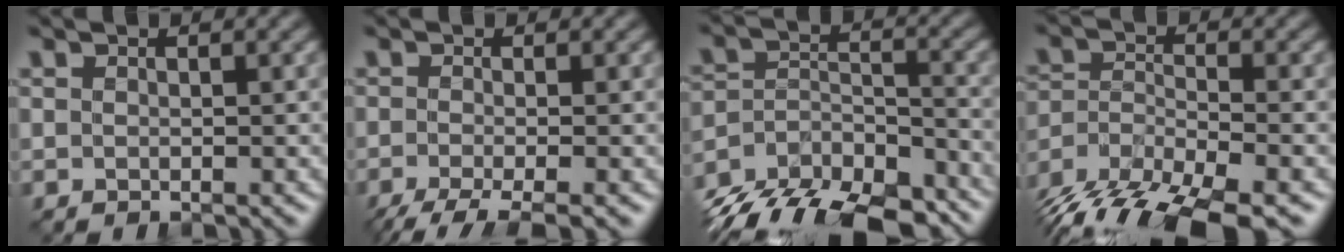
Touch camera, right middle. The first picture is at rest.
{"total": 5.2, "force": [-3.2, 1.3, 3.8], "torque": [-0.059, -0.011, -0.063]}
{"total": 16.4, "force": [-13.8, 6.7, 5.8], "torque": [-0.115, -0.009, -0.196]}
{"total": 11.4, "force": [-9.0, 4.0, 5.6], "torque": [-0.111, -0.029, -0.153]}